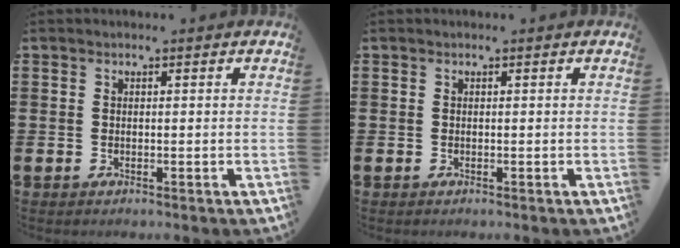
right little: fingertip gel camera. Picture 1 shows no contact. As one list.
[{"total": 0.0}]